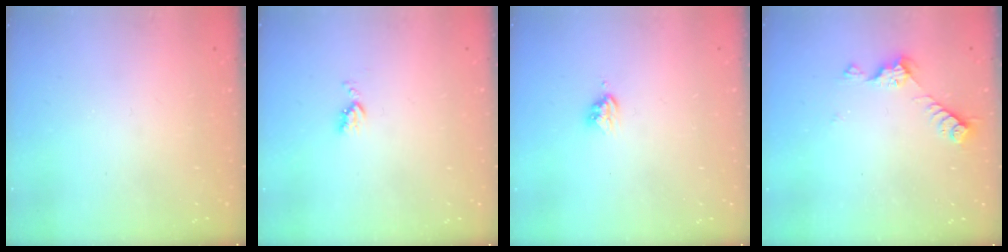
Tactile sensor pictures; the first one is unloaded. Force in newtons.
{"total": 3.2, "press": 3.2, "slide": 0.5}
{"total": 3.6, "press": 3.6, "slide": 0.5}
{"total": 6.6, "press": 6.6, "slide": 0.6}